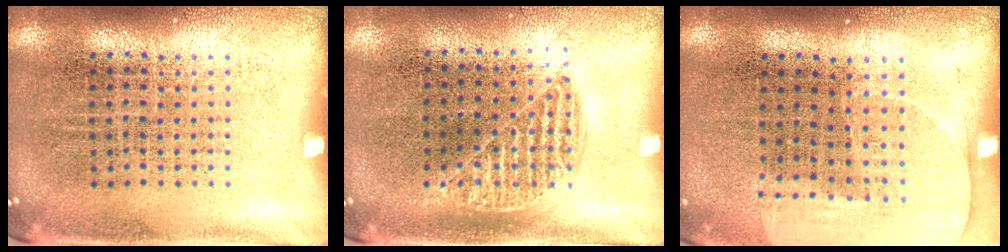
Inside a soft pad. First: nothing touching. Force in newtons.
{"total": 1.0, "press": 0.8, "slide": 0.4}
{"total": 1.4, "press": 1.3, "slide": 0.5}